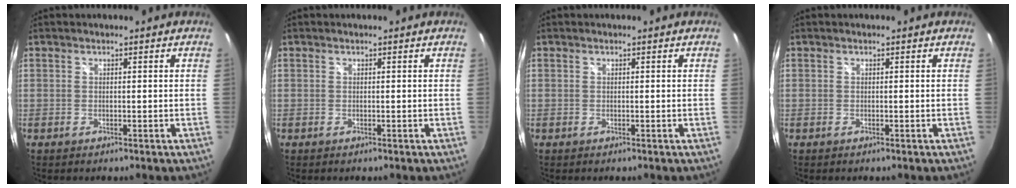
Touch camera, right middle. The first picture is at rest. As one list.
[{"total": 0.0}, {"total": 0.0}, {"total": 0.0}]